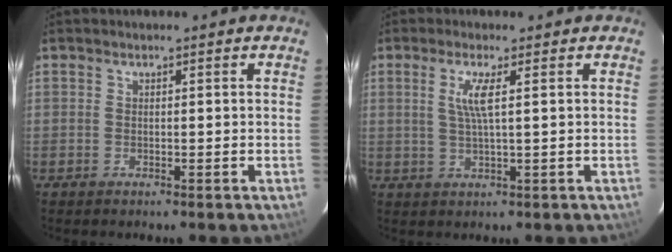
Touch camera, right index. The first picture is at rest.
{"total": 3.9, "force": [1.1, -0.1, 3.8], "torque": [-0.074, -0.003, 0.021]}